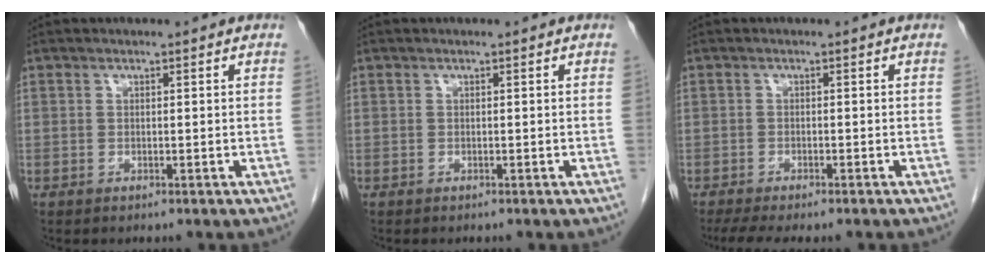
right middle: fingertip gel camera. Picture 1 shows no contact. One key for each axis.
{"total": 0.0}
{"total": 6.9, "fx": -5.7, "fy": 1.3, "fz": 3.7, "tx": -0.055, "ty": -0.013, "tz": -0.087}